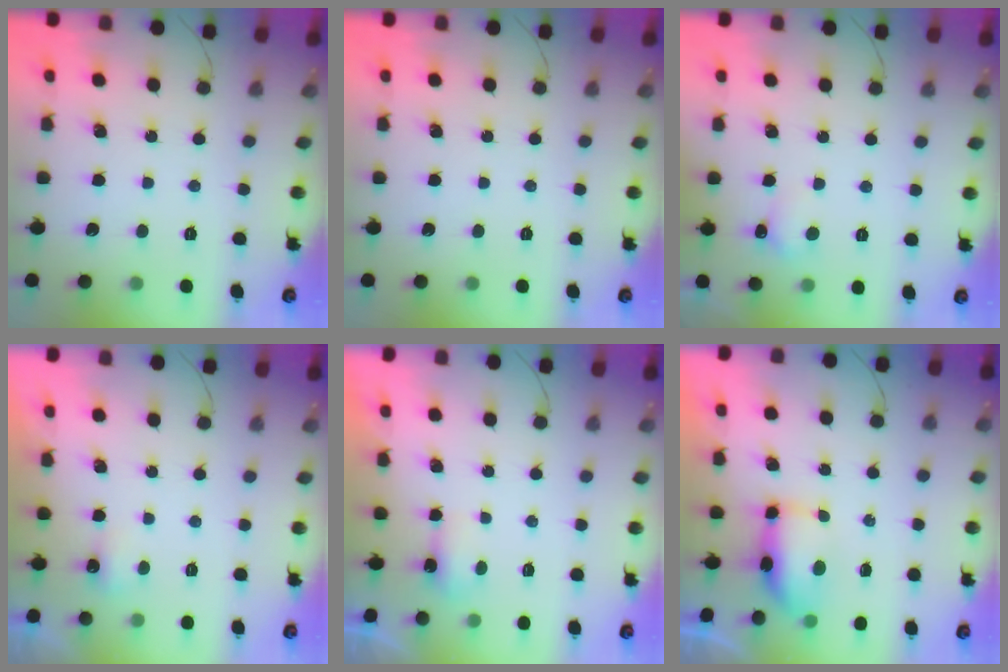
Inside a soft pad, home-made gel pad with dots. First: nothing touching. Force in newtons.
{"total": 0.0}
{"total": 3.9, "press": 3.7, "slide": 1.3}
{"total": 2.3, "press": 2.2, "slide": 0.6}
{"total": 3.8, "press": 3.5, "slide": 1.5}
{"total": 6.8, "press": 6.8, "slide": 0.8}